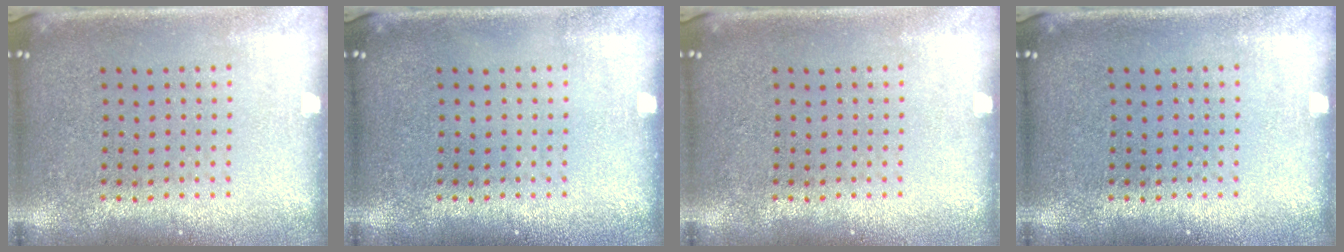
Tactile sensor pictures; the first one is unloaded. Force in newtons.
{"total": 0.0}
{"total": 0.0}
{"total": 0.0}